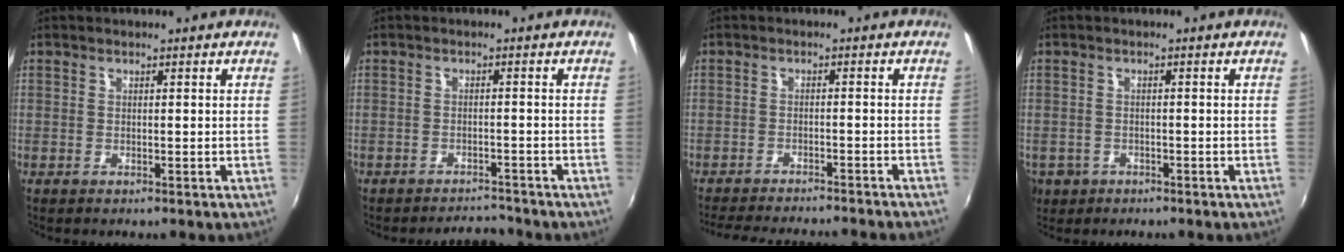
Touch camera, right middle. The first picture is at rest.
{"total": 4.5, "force": [-4.3, 1.1, 0.3], "torque": [-0.017, 0.005, -0.066]}
{"total": 12.3, "force": [-11.2, 0.9, 5.1], "torque": [-0.112, -0.011, -0.163]}
{"total": 5.9, "force": [-2.7, 4.7, 2.1], "torque": [-0.064, -0.008, -0.041]}